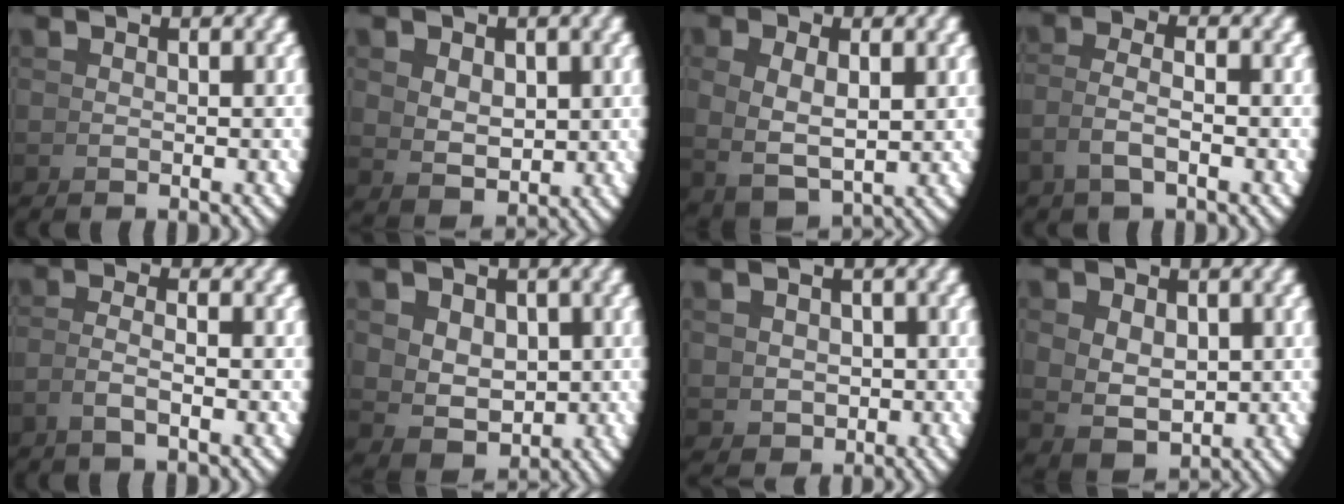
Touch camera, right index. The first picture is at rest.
{"total": 2.3, "force": [0.8, 1.1, 1.8], "torque": [-0.029, -0.012, 0.036]}
{"total": 4.3, "force": [0.9, 2.7, 3.2], "torque": [-0.070, -0.003, 0.026]}
{"total": 2.2, "force": [-0.3, 0.1, 2.1], "torque": [-0.050, -0.003, 0.002]}
{"total": 1.9, "force": [-0.5, -0.6, 1.7], "torque": [-0.037, -0.001, -0.005]}
{"total": 3.9, "force": [0.6, 2.9, 2.6], "torque": [-0.047, -0.016, 0.027]}
{"total": 1.7, "force": [0.5, 1.5, 0.8], "torque": [0.000, -0.002, 0.021]}
{"total": 3.4, "force": [0.5, 2.3, 2.5], "torque": [-0.047, -0.014, 0.027]}